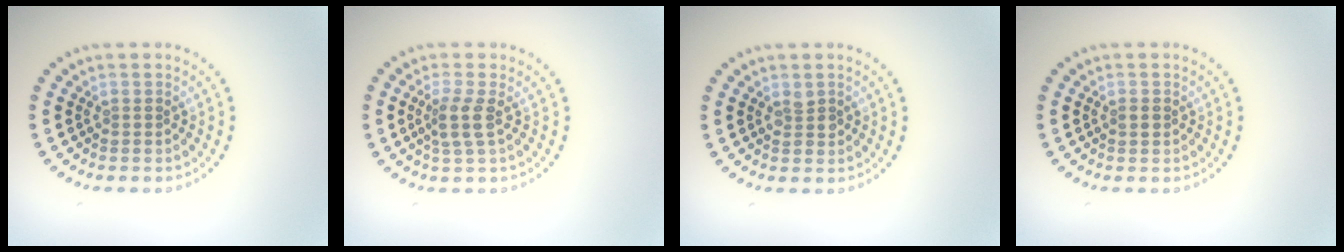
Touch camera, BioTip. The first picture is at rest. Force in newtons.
{"total": 2.2, "press": 1.7, "slide": 1.3}
{"total": 0.9, "press": 0.9, "slide": 0.2}
{"total": 1.1, "press": 1.1, "slide": 0.1}